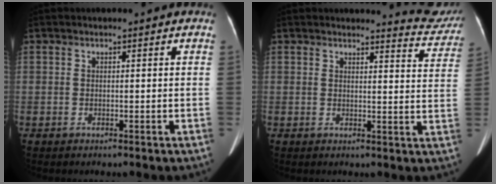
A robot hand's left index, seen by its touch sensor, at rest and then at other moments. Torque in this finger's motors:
{"motor_torque": [-0.24, -0.38, -0.05, -0.01]}